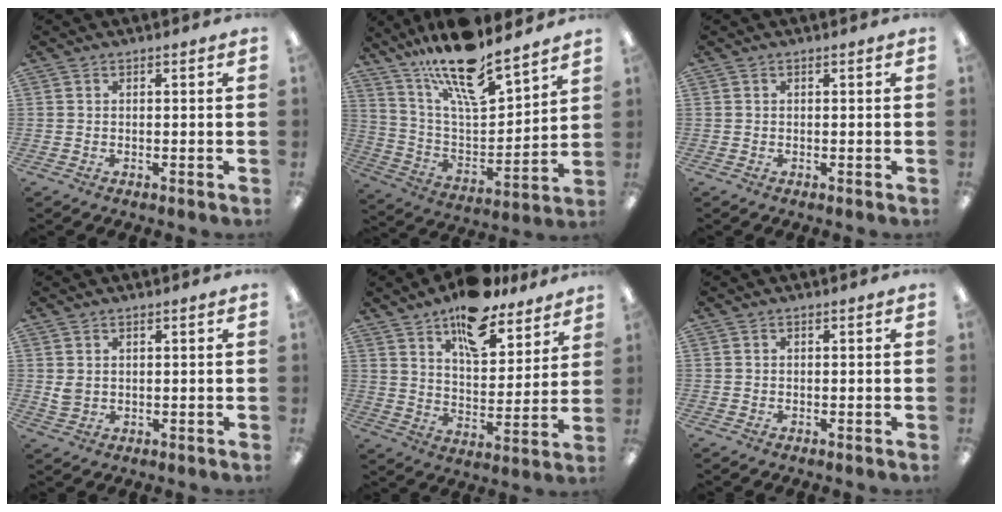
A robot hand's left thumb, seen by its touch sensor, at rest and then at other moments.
{"total": 18.3, "force": [14.8, 4.5, 9.7], "torque": [-0.180, -0.099, 0.254]}
{"total": 0.0}
{"total": 2.3, "force": [1.1, 1.7, 1.1], "torque": [-0.017, -0.001, 0.019]}
{"total": 14.7, "force": [11.3, 6.1, 7.2], "torque": [-0.104, -0.069, 0.198]}
{"total": 0.0}